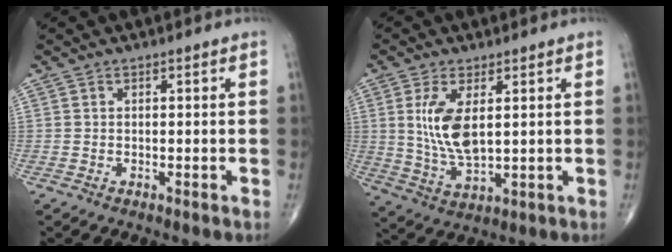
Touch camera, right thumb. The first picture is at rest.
{"total": 9.4, "force": [2.1, 4.1, 8.2], "torque": [-0.170, -0.018, 0.052]}